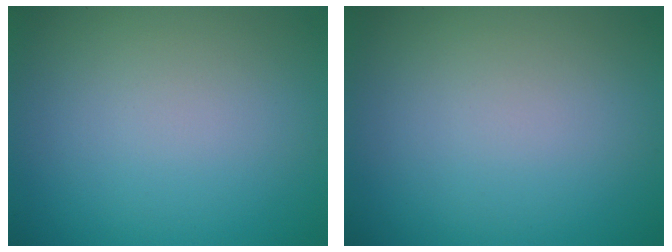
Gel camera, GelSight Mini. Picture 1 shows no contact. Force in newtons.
{"total": 0.0}